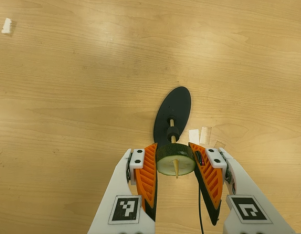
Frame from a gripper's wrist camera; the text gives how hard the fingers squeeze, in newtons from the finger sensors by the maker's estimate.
{"total": 10.7, "left": 10.6, "right": 10.7}